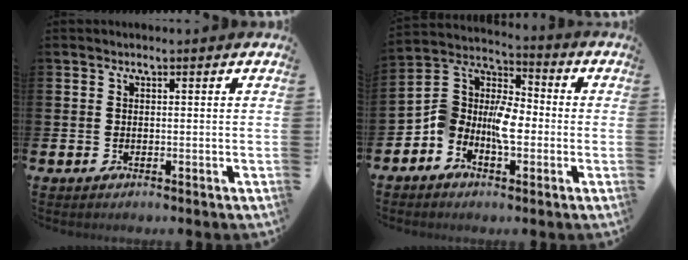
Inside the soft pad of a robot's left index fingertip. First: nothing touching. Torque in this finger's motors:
{"motor_torque": [1.03, 0.52, 1.05, 0.21]}